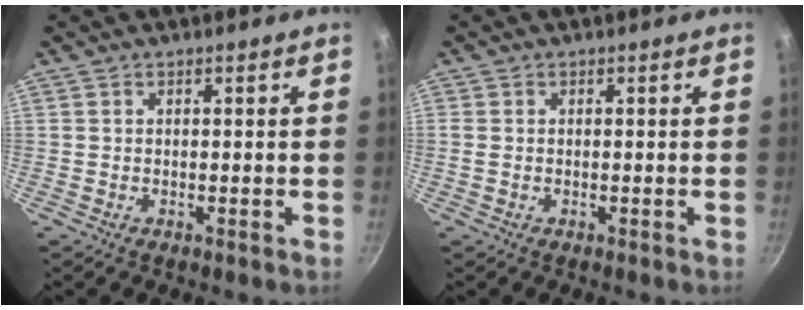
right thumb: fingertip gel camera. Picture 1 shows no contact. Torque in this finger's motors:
{"motor_torque": [0.11, -0.50, 0.00, 0.51, 0.00]}